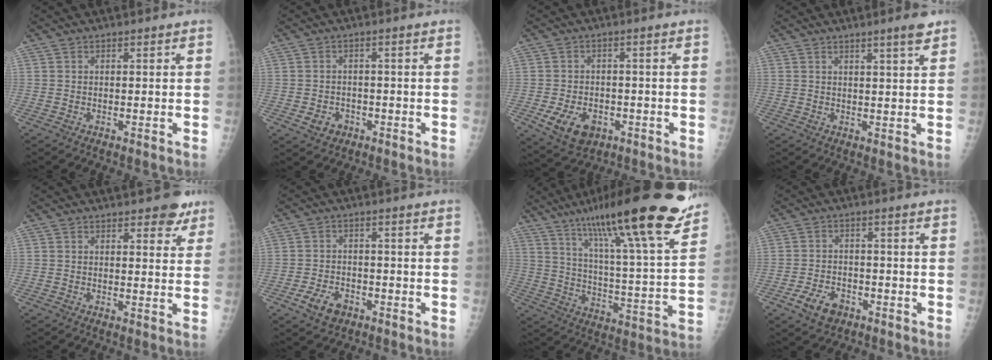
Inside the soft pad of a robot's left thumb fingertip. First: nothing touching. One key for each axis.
{"total": 3.4, "fx": -1.4, "fy": 2.8, "fz": 1.2, "tx": -0.008, "ty": 0.011, "tz": -0.016}
{"total": 8.2, "fx": -3.3, "fy": 5.6, "fz": 5.0, "tx": -0.080, "ty": 0.012, "tz": -0.042}
{"total": 3.8, "fx": 2.7, "fy": -0.1, "fz": 2.7, "tx": -0.039, "ty": -0.019, "tz": 0.040}
{"total": 4.3, "fx": 2.9, "fy": 2.0, "fz": 2.4, "tx": -0.003, "ty": -0.013, "tz": 0.033}
{"total": 5.1, "fx": -2.8, "fy": 3.2, "fz": 2.8, "tx": -0.045, "ty": 0.017, "tz": -0.046}
{"total": 26.0, "fx": 18.2, "fy": 3.2, "fz": 18.2, "tx": -0.271, "ty": -0.058, "tz": 0.282}
{"total": 5.7, "fx": -3.2, "fy": 3.6, "fz": 3.0, "tx": -0.047, "ty": 0.019, "tz": -0.053}